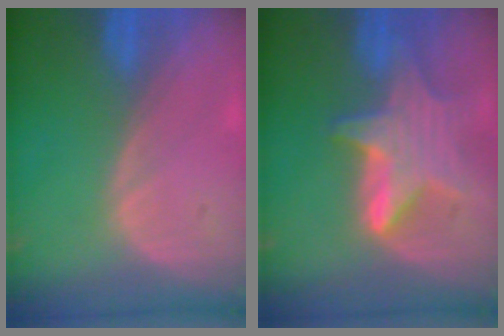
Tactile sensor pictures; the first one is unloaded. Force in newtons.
{"total": 7.7, "press": 7.7, "slide": 0.4}